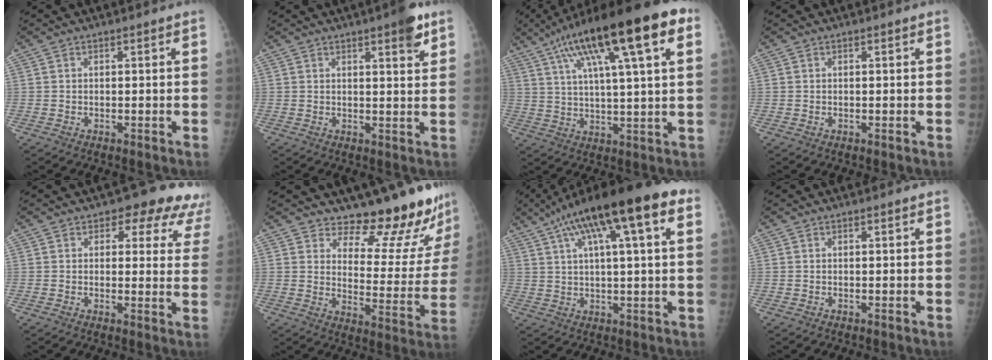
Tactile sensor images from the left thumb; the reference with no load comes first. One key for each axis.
{"total": 5.4, "fx": 3.2, "fy": 1.1, "fz": 4.2, "tx": -0.049, "ty": -0.014, "tz": 0.038}
{"total": 23.2, "fx": 10.7, "fy": 5.2, "fz": 19.9, "tx": -0.322, "ty": 0.015, "tz": 0.170}
{"total": 0.0}
{"total": 10.9, "fx": 7.5, "fy": 5.9, "fz": 5.2, "tx": 0.001, "ty": -0.025, "tz": 0.066}
{"total": 16.6, "fx": 15.5, "fy": 3.8, "fz": 4.5, "tx": -0.011, "ty": -0.160, "tz": 0.192}
{"total": 19.7, "fx": 8.9, "fy": 4.4, "fz": 17.1, "tx": -0.280, "ty": 0.029, "tz": 0.137}
{"total": 0.0}